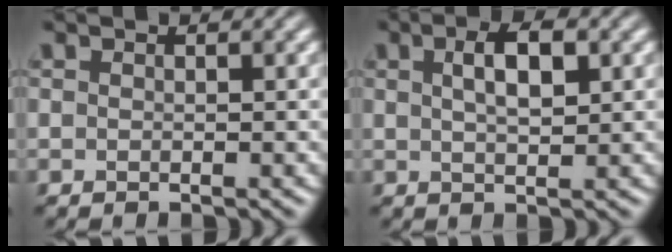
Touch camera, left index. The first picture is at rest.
{"total": 3.6, "force": [1.2, 1.3, 3.1], "torque": [-0.058, 0.008, 0.022]}